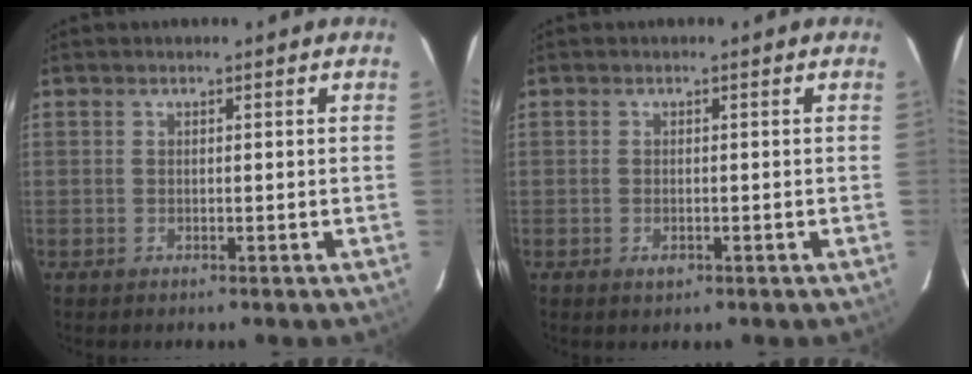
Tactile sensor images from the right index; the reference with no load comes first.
{"total": 1.2, "force": [-0.5, 0.7, 0.9], "torque": [-0.016, -0.001, -0.008]}